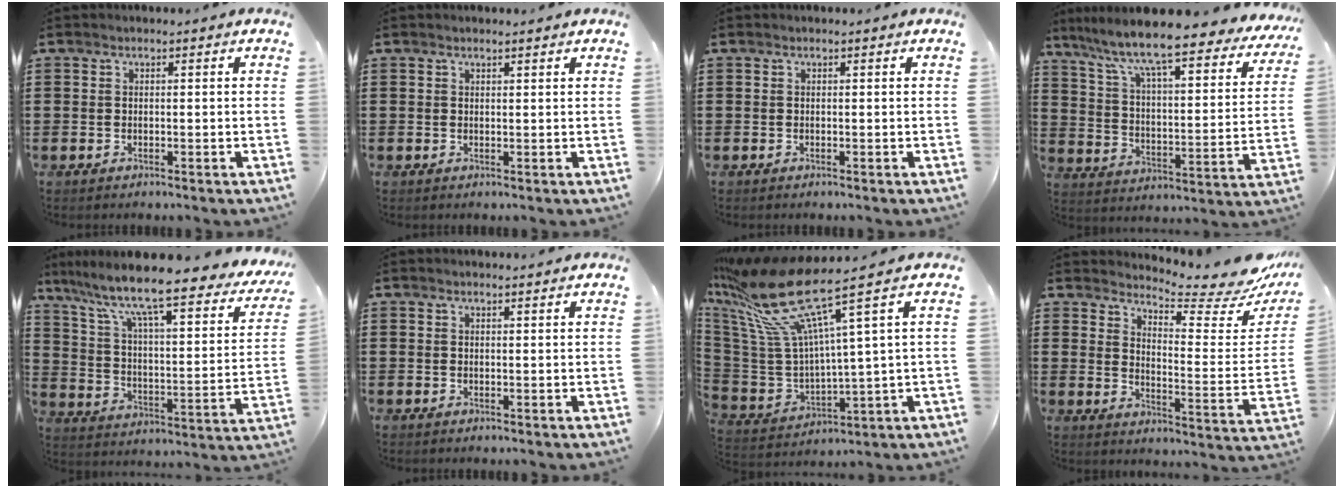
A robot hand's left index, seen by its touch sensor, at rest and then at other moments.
{"total": 0.8, "force": [0.7, 0.0, 0.3], "torque": [-0.008, -0.001, 0.015]}
{"total": 0.0}
{"total": 9.0, "force": [7.6, 0.1, 4.8], "torque": [-0.125, -0.063, 0.123]}
{"total": 10.6, "force": [8.3, 0.9, 6.6], "torque": [-0.152, -0.060, 0.130]}
{"total": 0.9, "force": [0.9, 0.0, 0.3], "torque": [-0.007, -0.002, 0.018]}
{"total": 16.1, "force": [9.5, 3.2, 12.6], "torque": [-0.303, -0.060, 0.148]}
{"total": 5.9, "force": [5.7, 0.2, 1.8], "torque": [-0.040, -0.061, 0.093]}